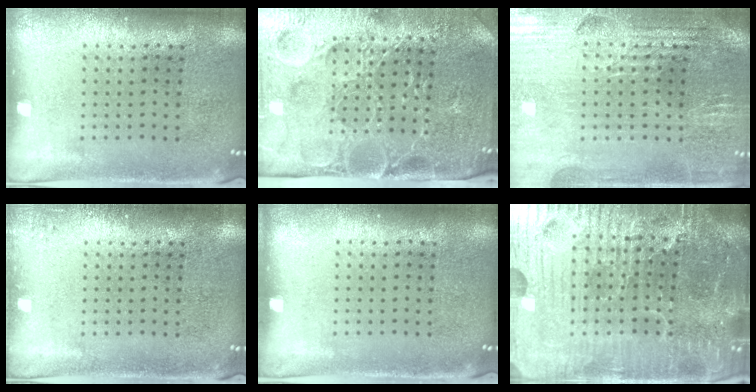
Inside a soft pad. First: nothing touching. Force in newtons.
{"total": 4.8, "press": 4.2, "slide": 2.1}
{"total": 2.8, "press": 2.8, "slide": 0.4}
{"total": 0.8, "press": 0.8, "slide": 0.2}
{"total": 0.0}
{"total": 7.3, "press": 6.5, "slide": 3.2}